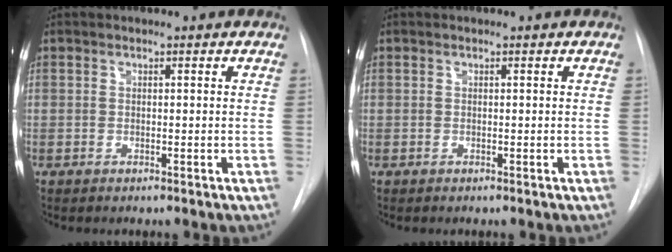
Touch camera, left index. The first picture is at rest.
{"total": 0.0}